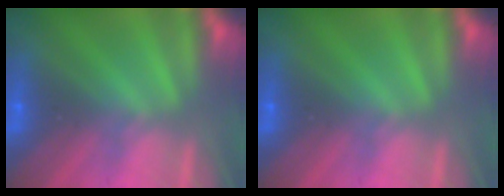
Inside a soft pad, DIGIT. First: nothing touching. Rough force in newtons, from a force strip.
{"total": 0.0}